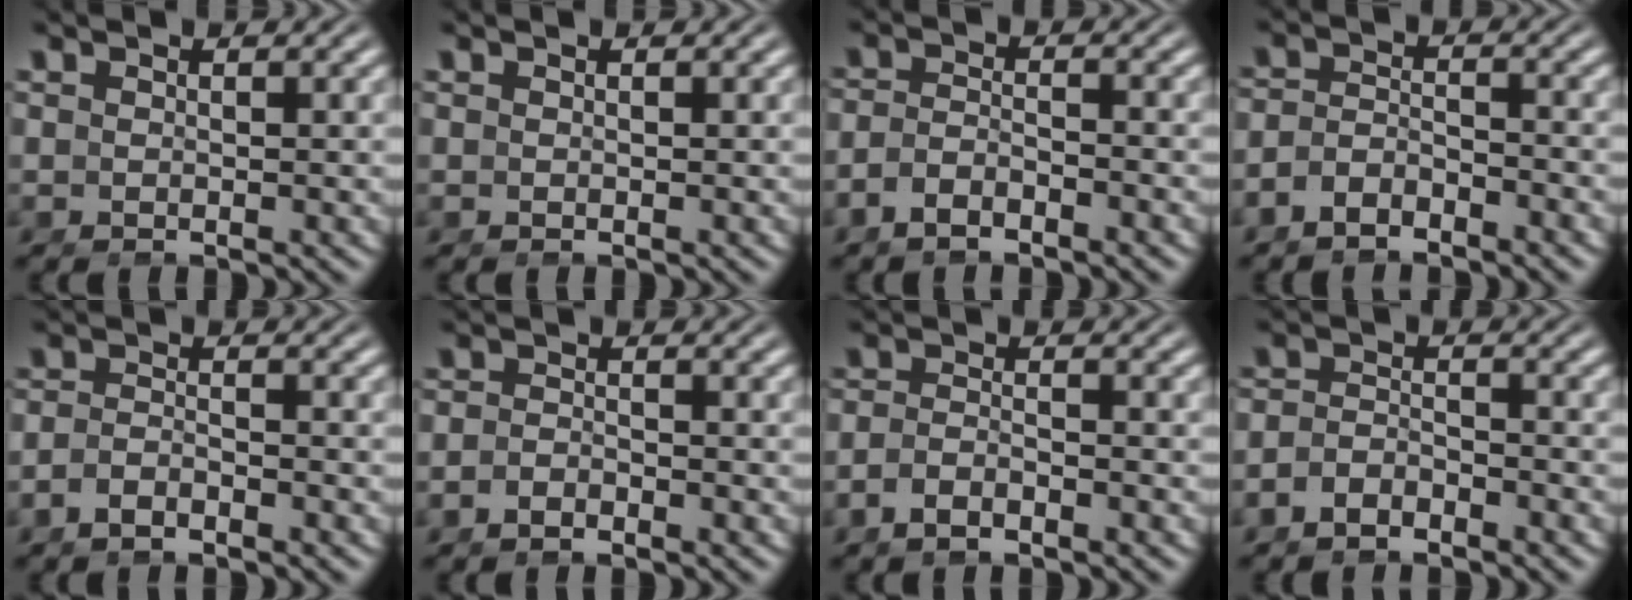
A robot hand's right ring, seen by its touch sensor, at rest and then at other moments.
{"total": 0.0}
{"total": 2.8, "force": [-2.2, 1.0, 1.3], "torque": [-0.029, -0.010, -0.037]}
{"total": 3.4, "force": [-2.8, 1.7, 1.0], "torque": [-0.020, -0.012, -0.047]}
{"total": 2.3, "force": [-2.0, 0.5, 1.0], "torque": [-0.021, -0.007, -0.033]}
{"total": 1.8, "force": [-1.6, 0.5, 0.5], "torque": [-0.012, -0.008, -0.029]}
{"total": 2.4, "force": [-2.0, 0.7, 1.3], "torque": [-0.029, -0.009, -0.032]}
{"total": 3.0, "force": [-2.5, 1.4, 0.8], "torque": [-0.018, -0.013, -0.041]}